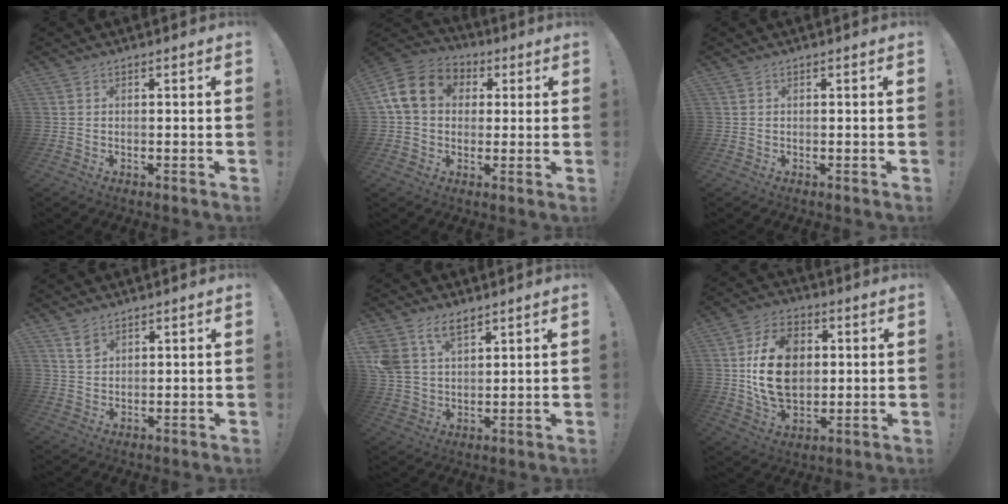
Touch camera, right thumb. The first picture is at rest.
{"total": 14.8, "force": [3.4, 11.8, 8.3], "torque": [-0.135, 0.011, 0.072]}
{"total": 0.0}
{"total": 3.9, "force": [2.9, 2.3, 1.4], "torque": [-0.011, -0.020, 0.052]}
{"total": 9.8, "force": [6.4, 5.7, 4.7], "torque": [-0.087, -0.024, 0.127]}
{"total": 18.5, "force": [1.8, 13.3, 12.7], "torque": [-0.219, 0.005, 0.036]}